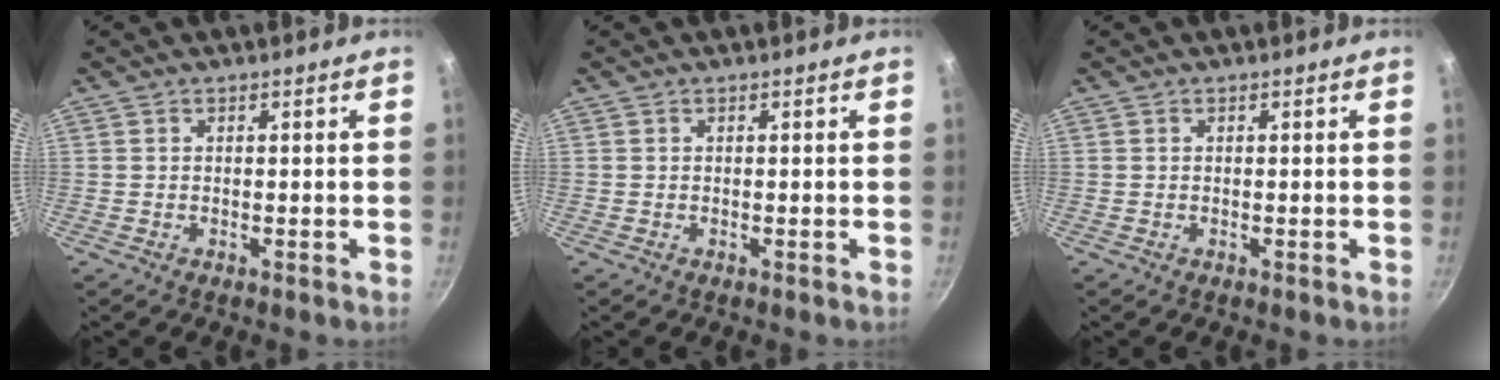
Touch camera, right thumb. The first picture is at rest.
{"total": 0.0}
{"total": 0.0}